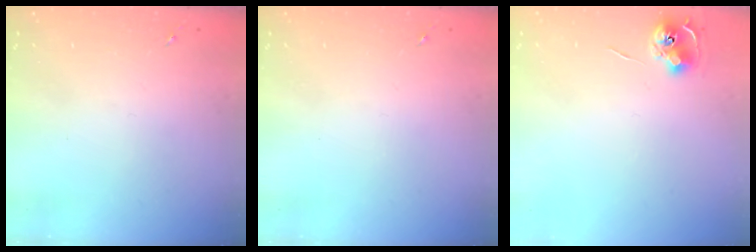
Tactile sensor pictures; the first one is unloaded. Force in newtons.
{"total": 0.0}
{"total": 6.6, "press": 6.6, "slide": 0.3}